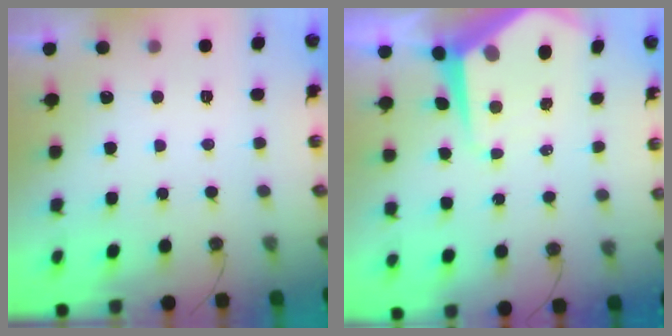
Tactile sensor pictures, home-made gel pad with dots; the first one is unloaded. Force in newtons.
{"total": 8.6, "press": 8.6, "slide": 0.8}